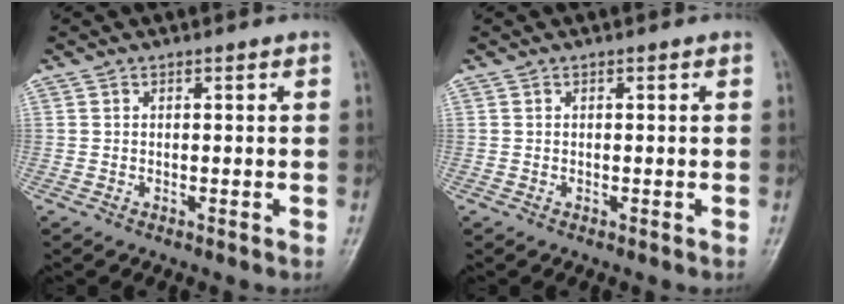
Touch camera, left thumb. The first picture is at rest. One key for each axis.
{"total": 0.0}